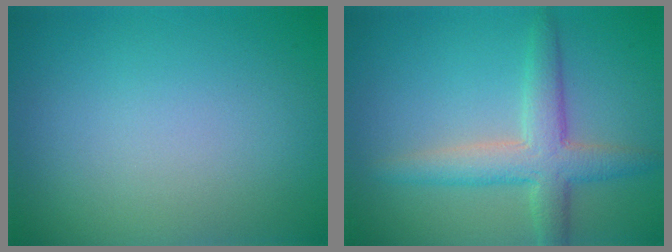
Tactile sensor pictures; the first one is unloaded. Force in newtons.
{"total": 4.4, "press": 4.4, "slide": 0.2}